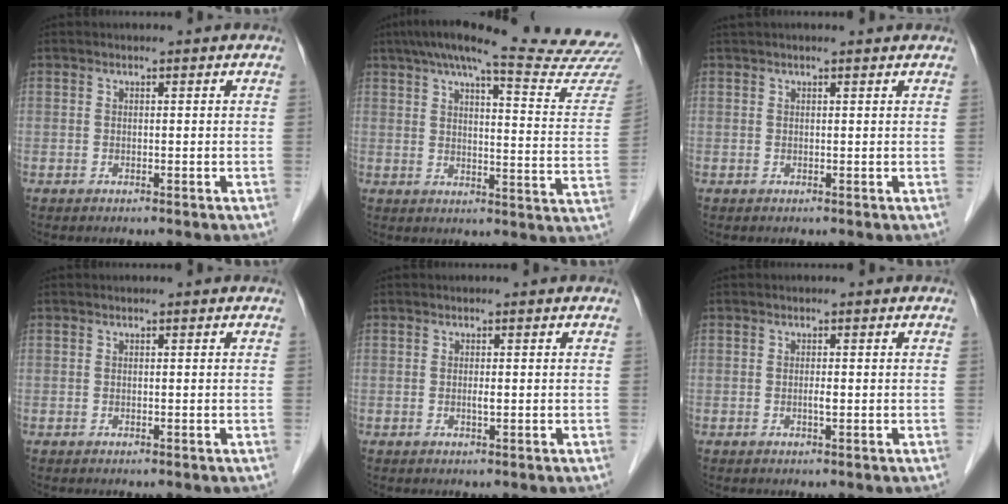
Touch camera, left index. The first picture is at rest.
{"total": 23.2, "force": [21.2, -0.3, 9.4], "torque": [-0.137, -0.064, 0.257]}
{"total": 3.6, "force": [3.3, 0.4, 1.4], "torque": [-0.019, 0.033, 0.041]}
{"total": 0.0}
{"total": 0.6, "force": [0.0, 0.0, 0.6], "torque": [-0.015, -0.002, -0.001]}
{"total": 0.8, "force": [-0.2, 0.1, 0.8], "torque": [-0.016, -0.001, -0.004]}